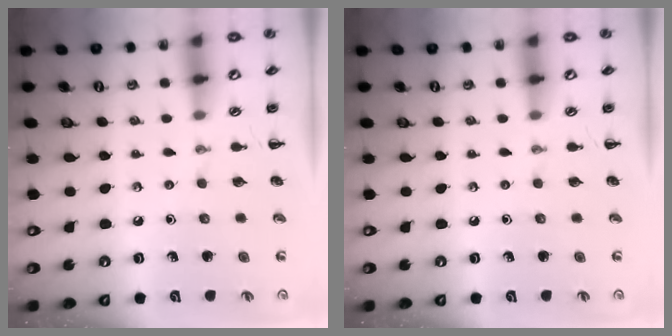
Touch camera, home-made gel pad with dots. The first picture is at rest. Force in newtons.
{"total": 0.0}